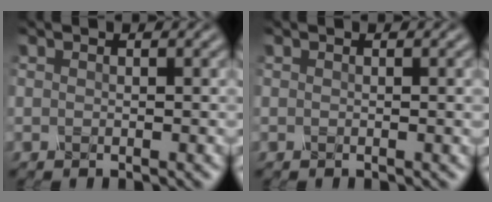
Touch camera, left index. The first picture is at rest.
{"total": 1.0, "force": [0.0, 0.4, 0.9], "torque": [-0.008, 0.002, -0.002]}